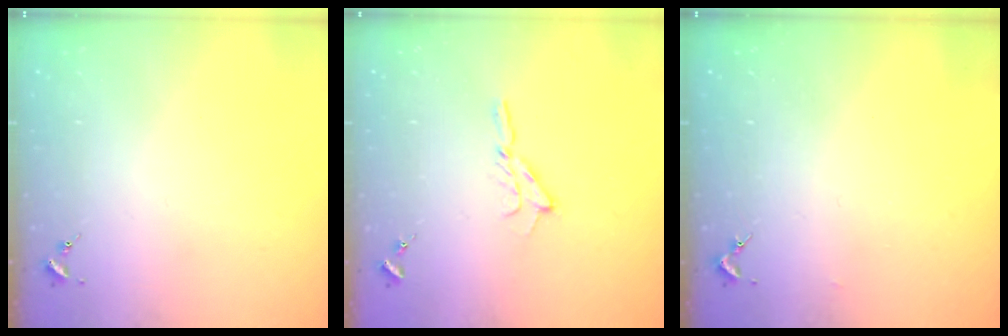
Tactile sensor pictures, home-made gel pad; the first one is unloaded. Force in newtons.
{"total": 5.1, "press": 5.0, "slide": 0.7}
{"total": 1.3, "press": 1.3, "slide": 0.1}